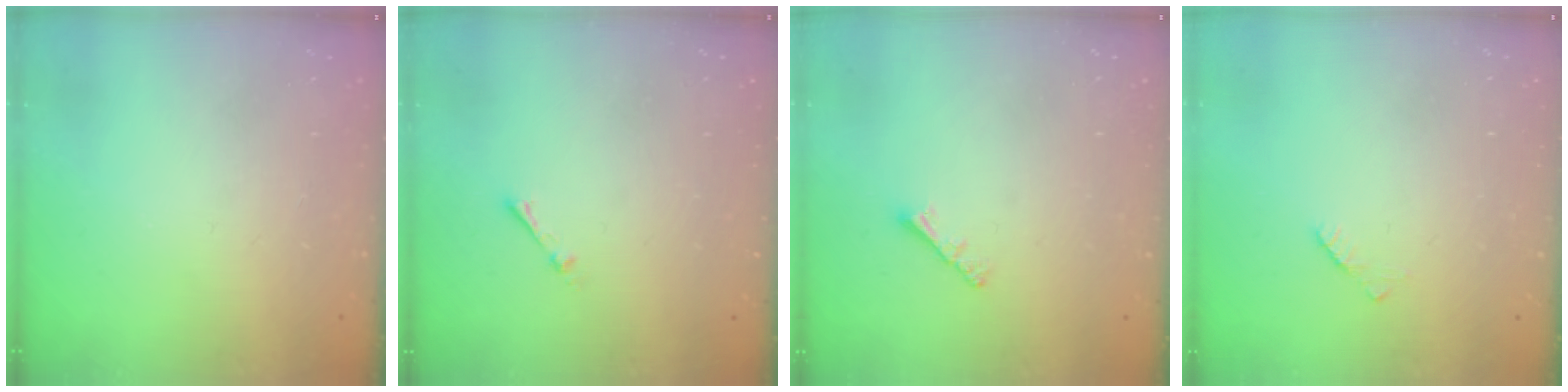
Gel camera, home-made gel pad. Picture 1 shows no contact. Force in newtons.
{"total": 1.7, "press": 1.7, "slide": 0.2}
{"total": 1.9, "press": 1.8, "slide": 0.5}
{"total": 2.2, "press": 2.2, "slide": 0.3}